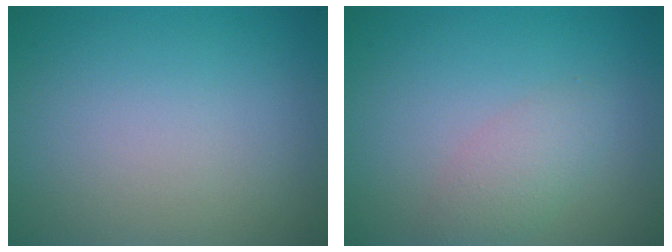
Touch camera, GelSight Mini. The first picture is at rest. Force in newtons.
{"total": 2.2, "press": 2.2, "slide": 0.1}